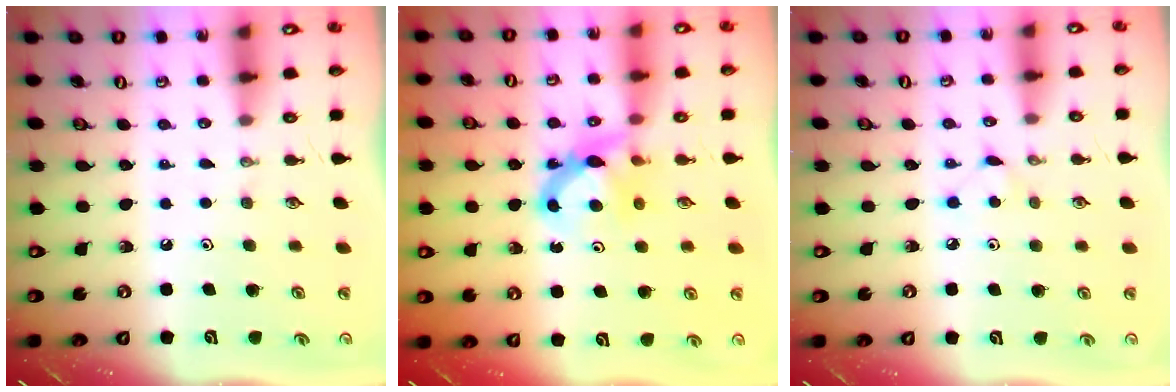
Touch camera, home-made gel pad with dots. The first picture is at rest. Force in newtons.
{"total": 7.2, "press": 7.2, "slide": 0.5}
{"total": 2.8, "press": 2.8, "slide": 0.4}